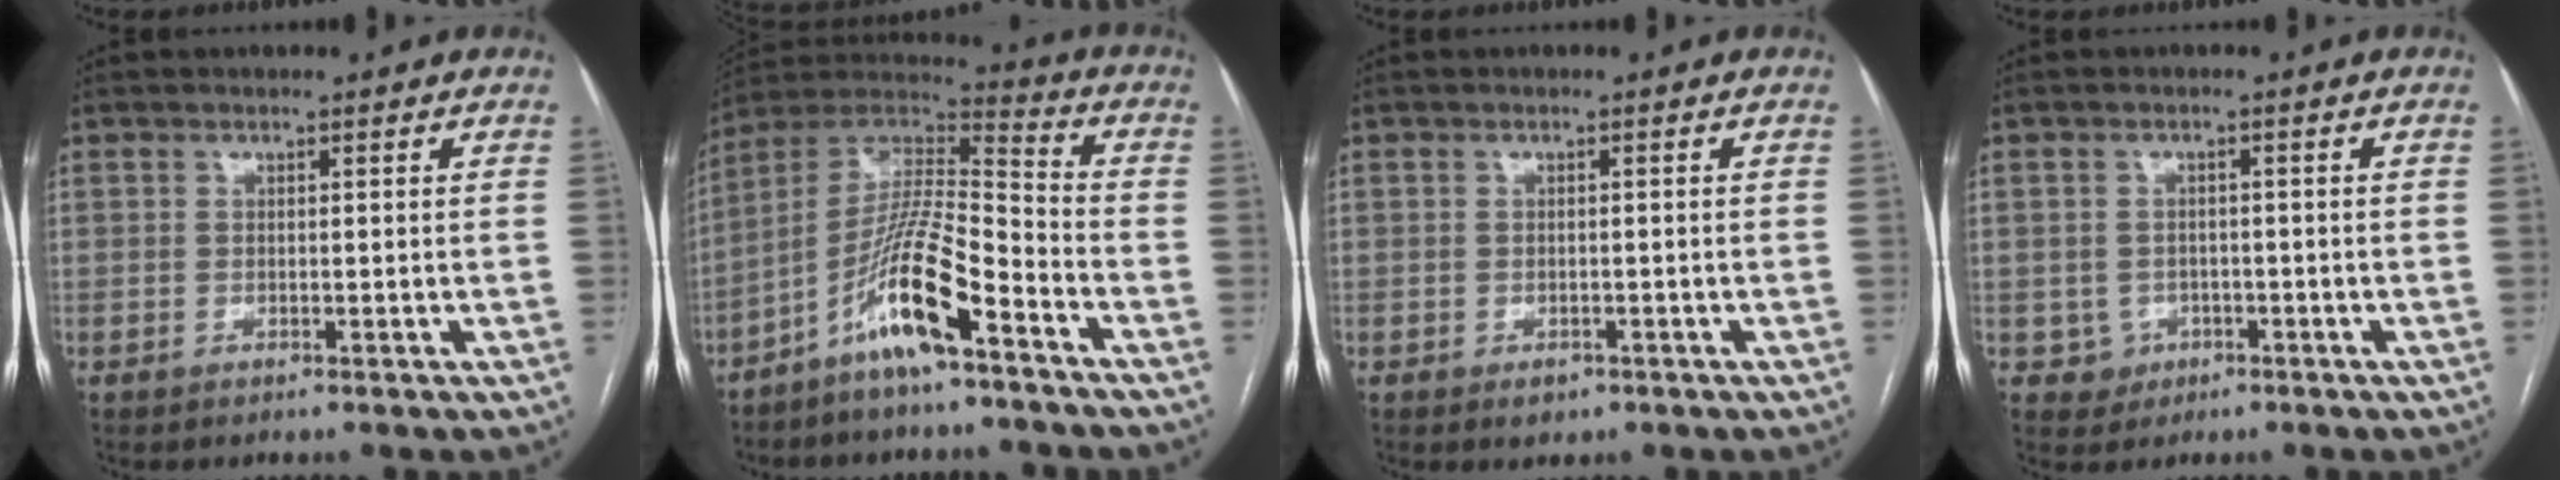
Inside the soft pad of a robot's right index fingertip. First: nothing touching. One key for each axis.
{"total": 12.9, "fx": -7.5, "fy": 1.5, "fz": 10.5, "tx": -0.204, "ty": 0.005, "tz": -0.144}
{"total": 1.8, "fx": -1.0, "fy": 1.2, "fz": 0.8, "tx": -0.009, "ty": 0.002, "tz": -0.007}
{"total": 3.3, "fx": -0.9, "fy": 3.2, "fz": -0.1, "tx": 0.016, "ty": 0.013, "tz": -0.005}